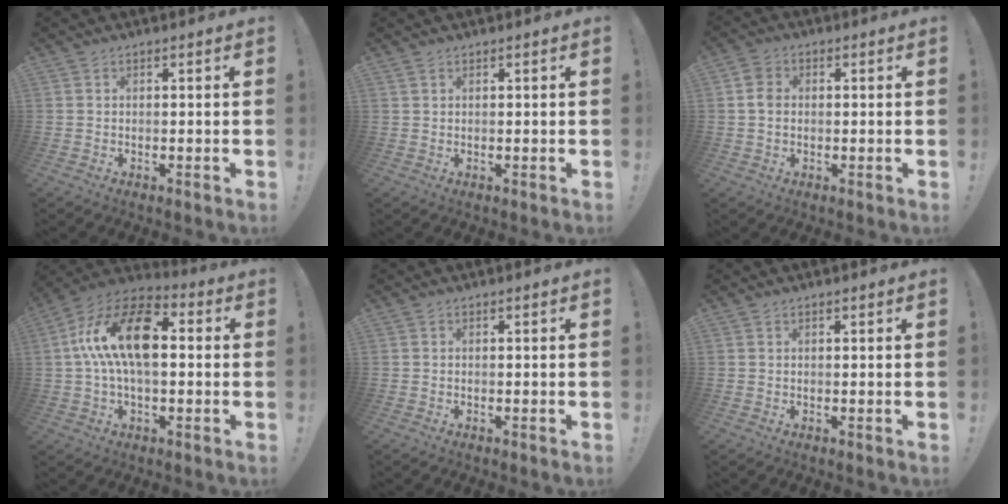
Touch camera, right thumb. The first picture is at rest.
{"total": 1.1, "force": [1.0, 0.2, 0.2], "torque": [-0.003, 0.000, 0.020]}
{"total": 4.5, "force": [-0.1, 3.5, 2.9], "torque": [-0.053, 0.010, -0.001]}
{"total": 18.8, "force": [2.4, 10.2, 15.6], "torque": [-0.265, 0.010, 0.040]}
{"total": 0.0}
{"total": 0.6, "force": [0.6, 0.2, 0.1], "torque": [0.006, -0.003, 0.010]}